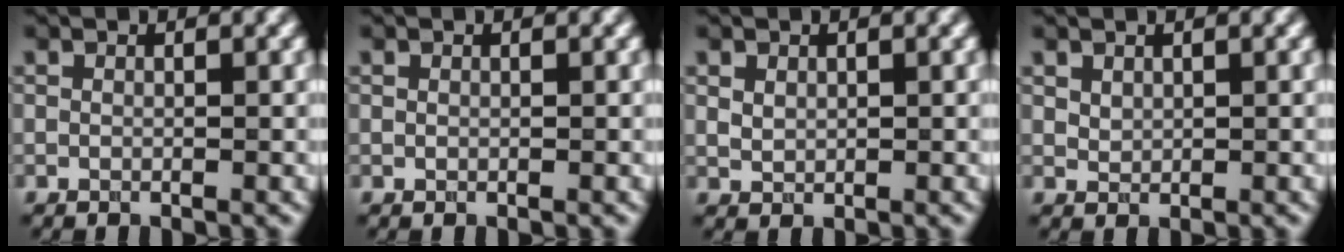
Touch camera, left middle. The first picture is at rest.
{"total": 0.0}
{"total": 1.1, "force": [0.6, 0.9, 0.5], "torque": [-0.011, -0.001, 0.014]}
{"total": 0.9, "force": [0.7, 0.6, 0.3], "torque": [-0.008, -0.002, 0.017]}